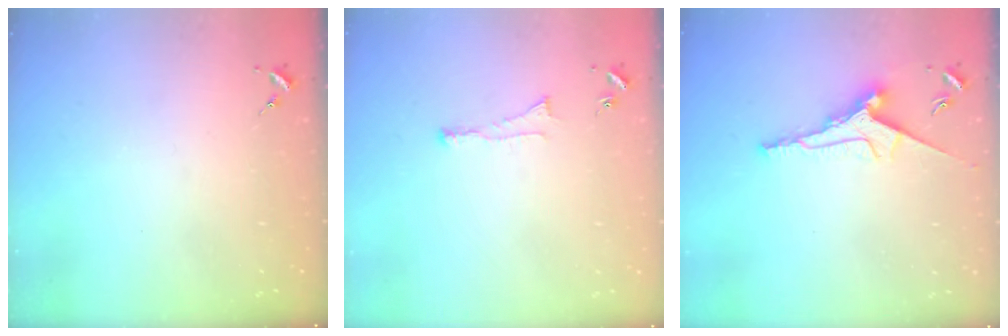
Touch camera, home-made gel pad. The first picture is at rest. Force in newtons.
{"total": 3.1, "press": 3.1, "slide": 0.5}
{"total": 9.5, "press": 9.5, "slide": 0.6}